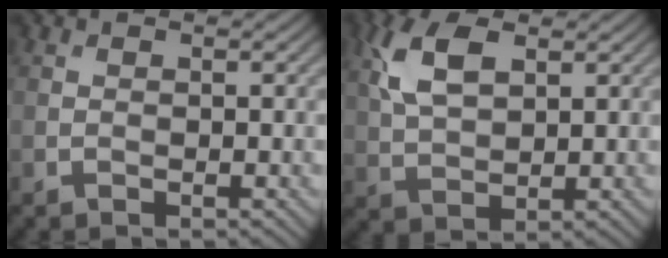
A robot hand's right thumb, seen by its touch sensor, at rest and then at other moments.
{"total": 7.5, "force": [3.0, 3.9, 5.6], "torque": [-0.135, 0.009, 0.059]}